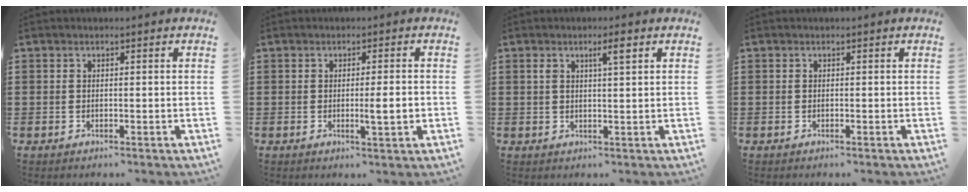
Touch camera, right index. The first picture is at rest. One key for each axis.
{"total": 3.9, "fx": -0.5, "fy": 0.3, "fz": 3.8, "tx": -0.055, "ty": -0.005, "tz": -0.012}
{"total": 3.1, "fx": 1.5, "fy": 0.4, "fz": 2.7, "tx": -0.040, "ty": -0.004, "tz": 0.020}
{"total": 0.0}